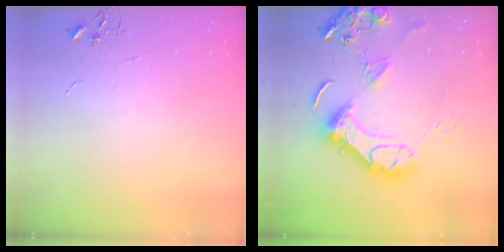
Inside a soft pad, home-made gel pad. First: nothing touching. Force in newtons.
{"total": 18.3, "press": 18.1, "slide": 2.1}